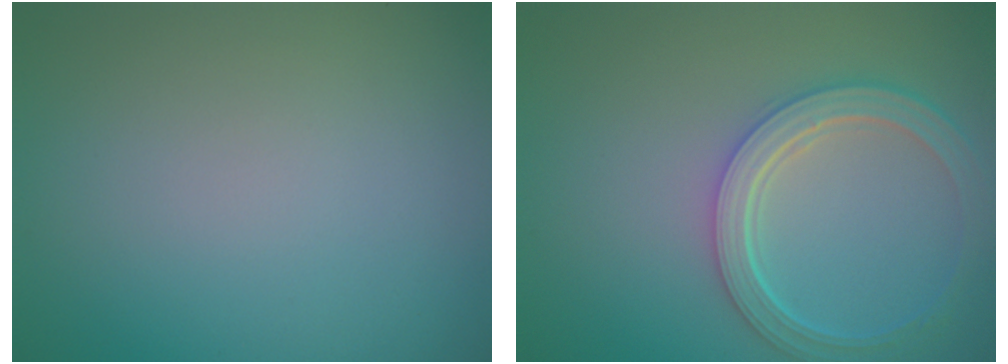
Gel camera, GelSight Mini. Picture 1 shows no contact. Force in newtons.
{"total": 5.0, "press": 3.9, "slide": 3.1}